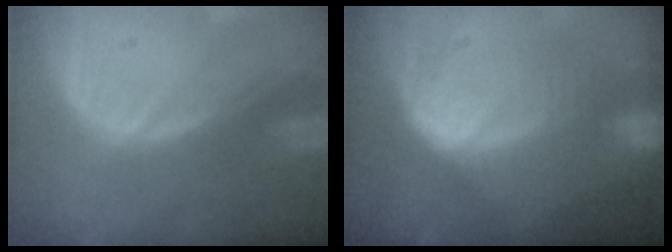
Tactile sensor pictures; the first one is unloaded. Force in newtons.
{"total": 7.5, "press": 7.5, "slide": 0.2}